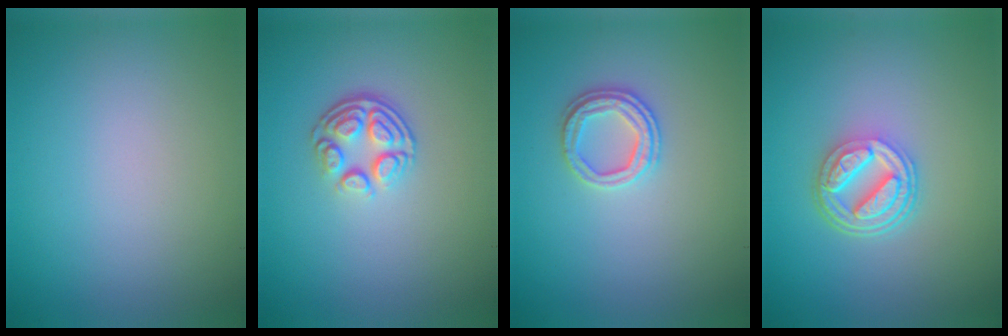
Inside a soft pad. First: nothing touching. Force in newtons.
{"total": 3.7, "press": 2.5, "slide": 2.7}
{"total": 2.6, "press": 2.4, "slide": 0.8}
{"total": 5.2, "press": 3.8, "slide": 3.6}